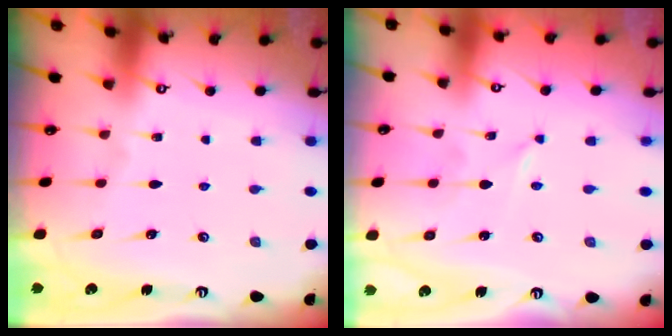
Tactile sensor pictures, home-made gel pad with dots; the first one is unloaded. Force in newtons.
{"total": 0.0}